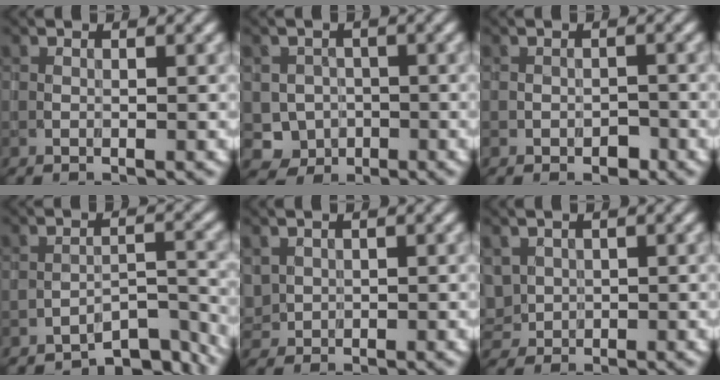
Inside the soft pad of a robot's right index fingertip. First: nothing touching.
{"total": 2.8, "force": [-0.7, 2.7, 0.3], "torque": [0.003, -0.002, -0.009]}
{"total": 1.1, "force": [-0.6, 0.8, 0.5], "torque": [-0.006, 0.000, -0.009]}
{"total": 5.2, "force": [-5.0, 1.0, 1.2], "torque": [-0.009, 0.006, -0.070]}
{"total": 1.2, "force": [0.5, 1.1, 0.1], "torque": [-0.006, -0.001, 0.019]}
{"total": 1.7, "force": [0.5, 1.6, 0.5], "torque": [-0.013, 0.000, 0.016]}